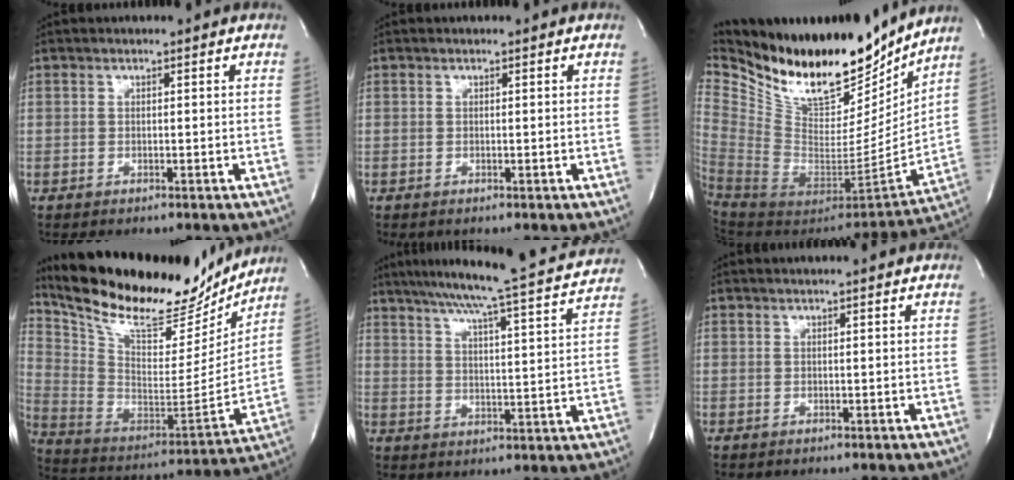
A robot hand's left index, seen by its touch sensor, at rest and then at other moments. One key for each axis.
{"total": 0.0}
{"total": 30.2, "fx": 23.9, "fy": 11.9, "fz": 14.1, "tx": -0.316, "ty": -0.024, "tz": 0.400}
{"total": 25.1, "fx": 21.8, "fy": 6.5, "fz": 10.8, "tx": -0.201, "ty": -0.022, "tz": 0.338}
{"total": 20.8, "fx": 18.9, "fy": -0.1, "fz": 8.7, "tx": -0.145, "ty": -0.022, "tz": 0.247}
{"total": 1.3, "fx": 1.2, "fy": -0.2, "fz": 0.3, "tx": -0.009, "ty": 0.005, "tz": 0.020}